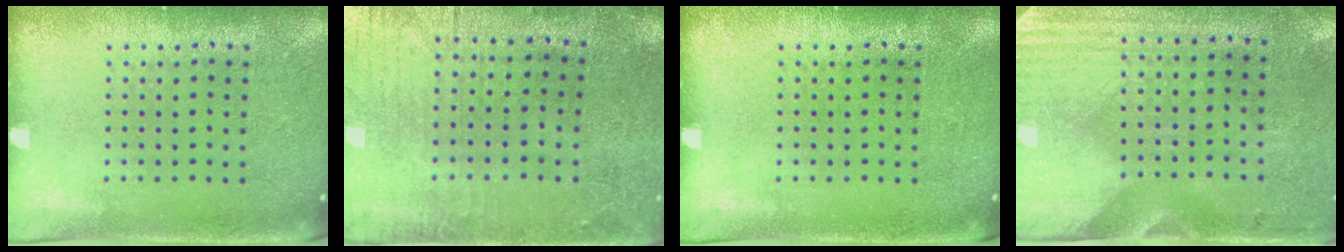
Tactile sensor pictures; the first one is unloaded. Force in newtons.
{"total": 0.6, "press": 0.4, "slide": 0.4}
{"total": 0.0}
{"total": 3.0, "press": 2.6, "slide": 1.5}